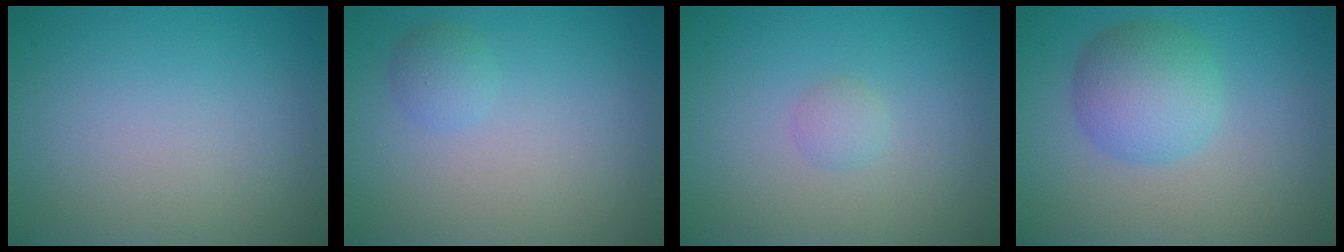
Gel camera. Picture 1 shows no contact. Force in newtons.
{"total": 1.3, "press": 1.3, "slide": 0.0}
{"total": 1.0, "press": 1.0, "slide": 0.0}
{"total": 4.6, "press": 4.6, "slide": 0.1}